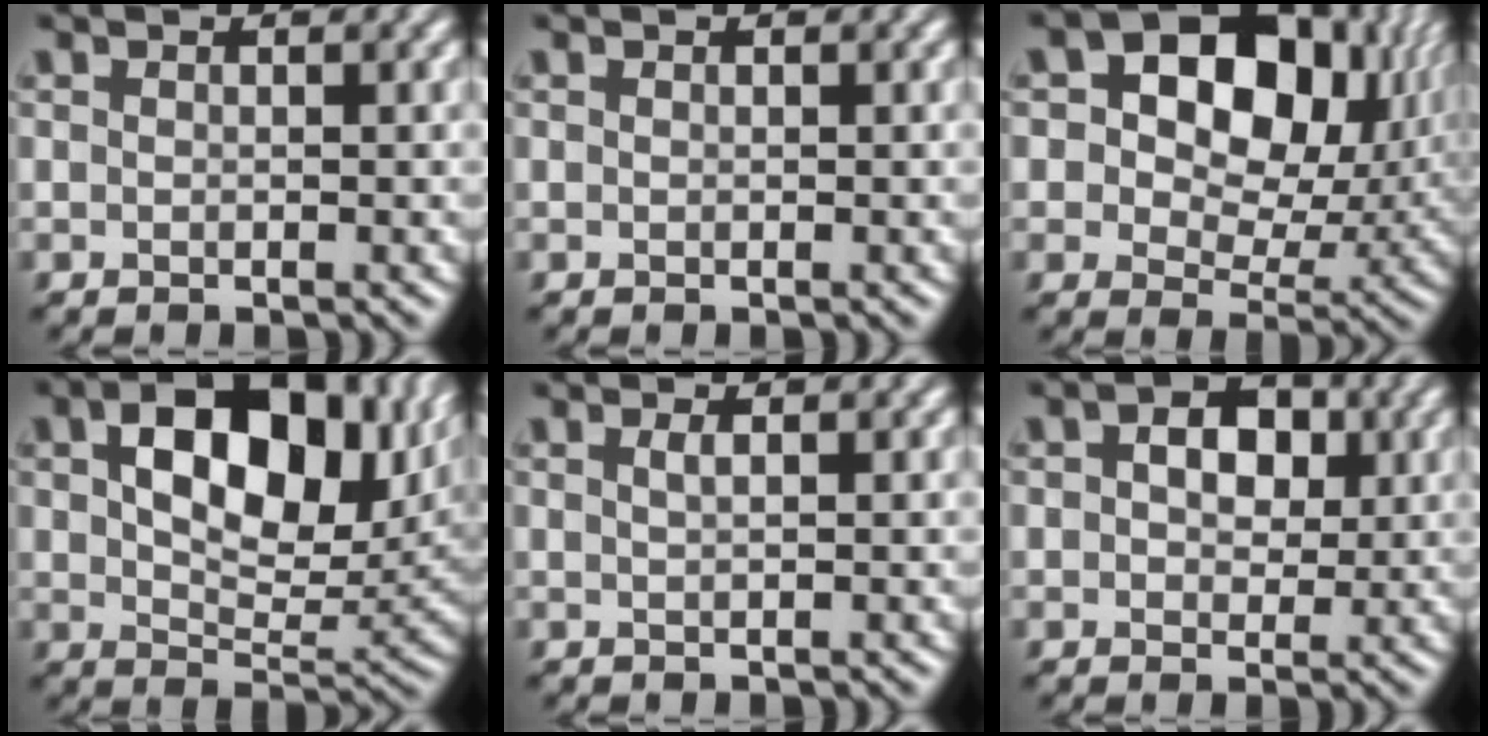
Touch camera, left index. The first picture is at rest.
{"total": 0.0}
{"total": 15.1, "force": [4.4, 10.0, 10.4], "torque": [-0.139, 0.022, 0.073]}
{"total": 11.9, "force": [4.0, 6.9, 8.9], "torque": [-0.133, 0.002, 0.069]}
{"total": 1.0, "force": [0.4, 0.4, 0.8], "torque": [-0.010, 0.003, 0.005]}
{"total": 4.0, "force": [0.9, 2.7, 2.8], "torque": [-0.038, 0.004, 0.006]}